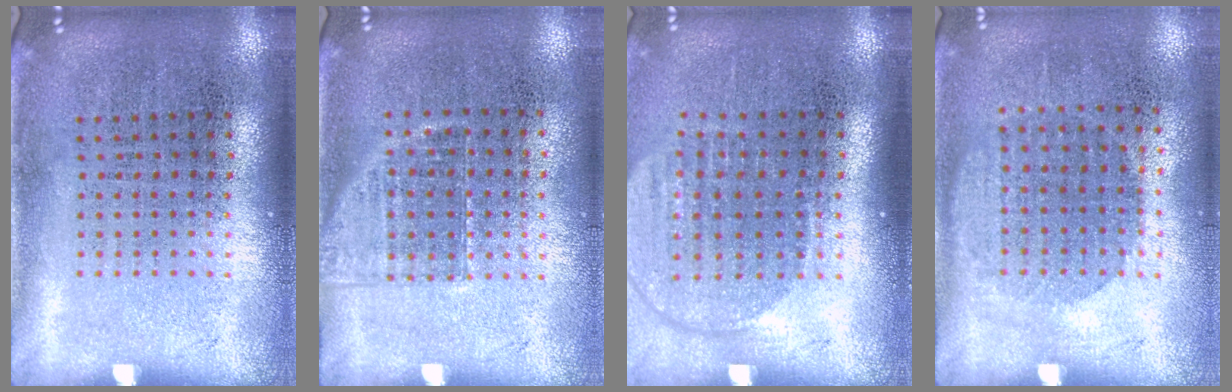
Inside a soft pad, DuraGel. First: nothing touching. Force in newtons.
{"total": 1.2, "press": 1.0, "slide": 0.7}
{"total": 1.7, "press": 1.5, "slide": 0.8}
{"total": 1.0, "press": 0.9, "slide": 0.5}